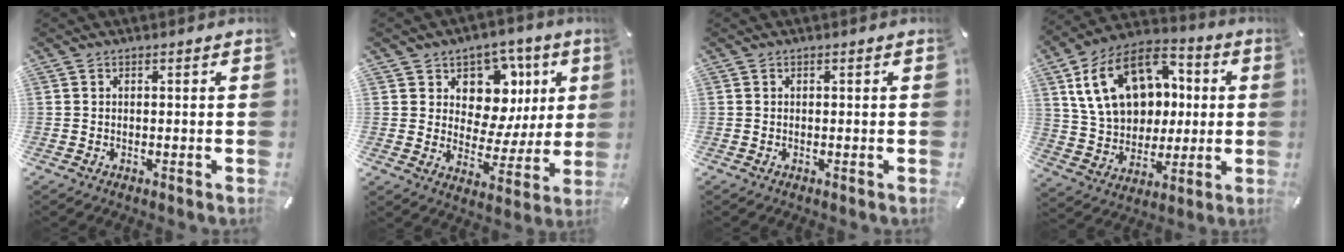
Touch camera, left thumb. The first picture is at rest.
{"total": 10.9, "force": [4.7, 8.8, 4.3], "torque": [-0.043, -0.051, 0.084]}
{"total": 0.0}
{"total": 19.6, "force": [5.3, 15.1, 11.4], "torque": [-0.220, -0.004, 0.102]}